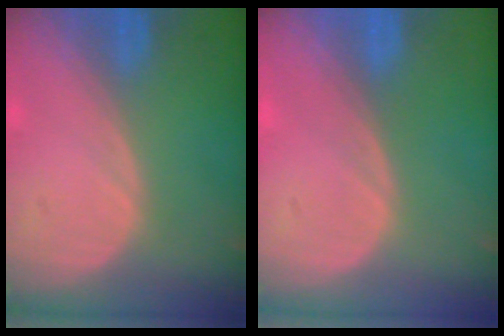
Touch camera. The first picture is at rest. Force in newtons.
{"total": 0.0}